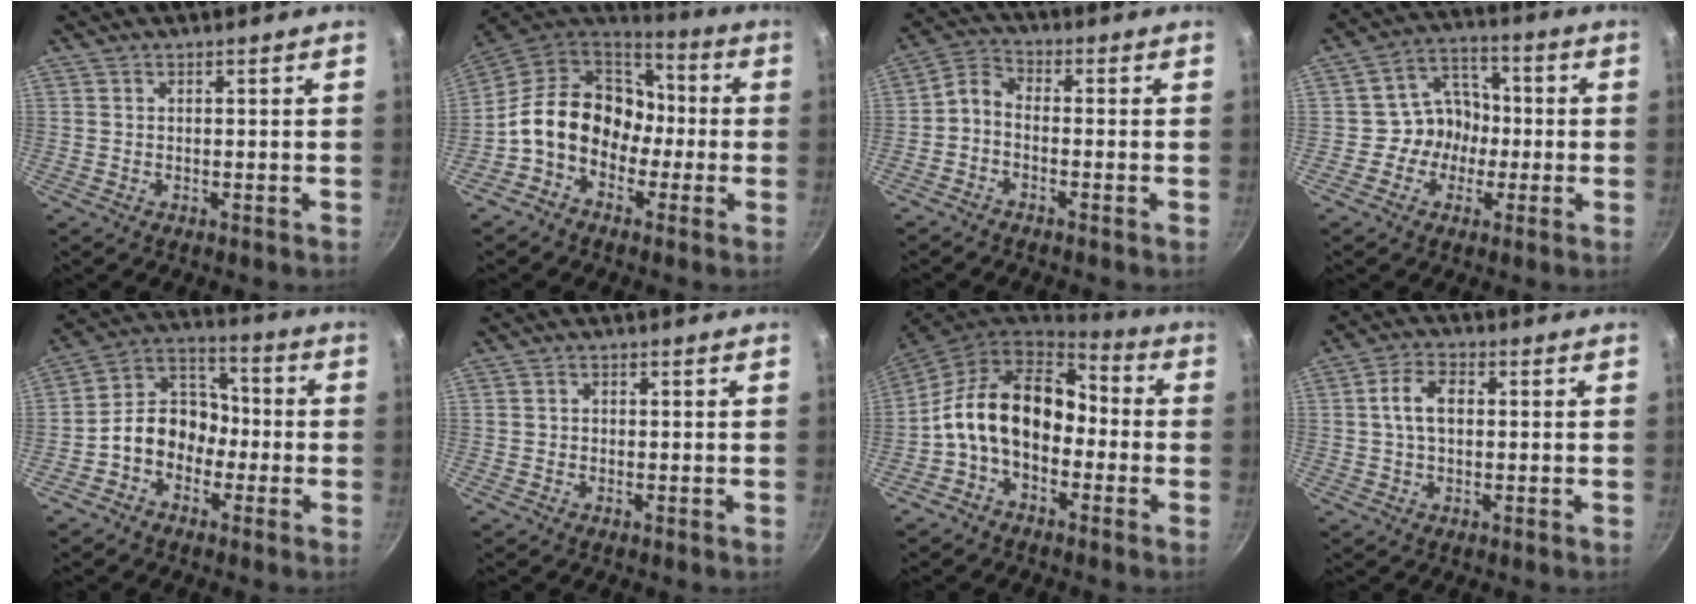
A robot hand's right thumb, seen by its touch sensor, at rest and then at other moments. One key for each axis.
{"total": 16.9, "fx": -2.3, "fy": 13.4, "fz": 10.0, "tx": -0.134, "ty": 0.058, "tz": -0.058}
{"total": 4.0, "fx": -1.7, "fy": 2.3, "fz": 2.8, "tx": -0.068, "ty": 0.031, "tz": -0.047}
{"total": 9.0, "fx": -1.4, "fy": 8.0, "fz": 4.0, "tx": -0.015, "ty": 0.029, "tz": -0.036}
{"total": 11.0, "fx": -3.5, "fy": 8.7, "fz": 5.7, "tx": -0.051, "ty": 0.057, "tz": -0.085}
{"total": 1.1, "fx": -0.3, "fy": 0.9, "fz": 0.5, "tx": -0.007, "ty": 0.005, "tz": -0.007}
{"total": 15.2, "fx": -2.0, "fy": 10.4, "fz": 10.9, "tx": -0.161, "ty": 0.051, "tz": -0.055}
{"total": 6.5, "fx": 0.6, "fy": 4.1, "fz": 5.0, "tx": -0.086, "ty": 0.016, "tz": 0.004}